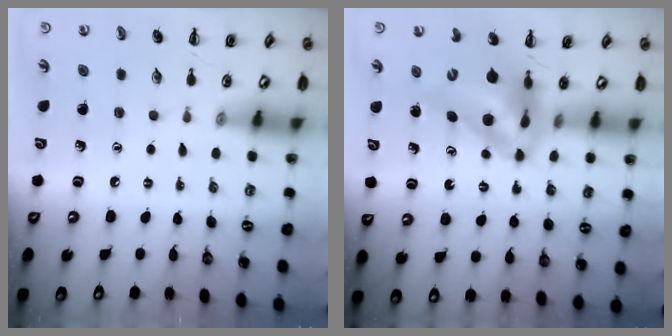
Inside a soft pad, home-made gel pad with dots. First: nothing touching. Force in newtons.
{"total": 12.2, "press": 11.6, "slide": 3.8}